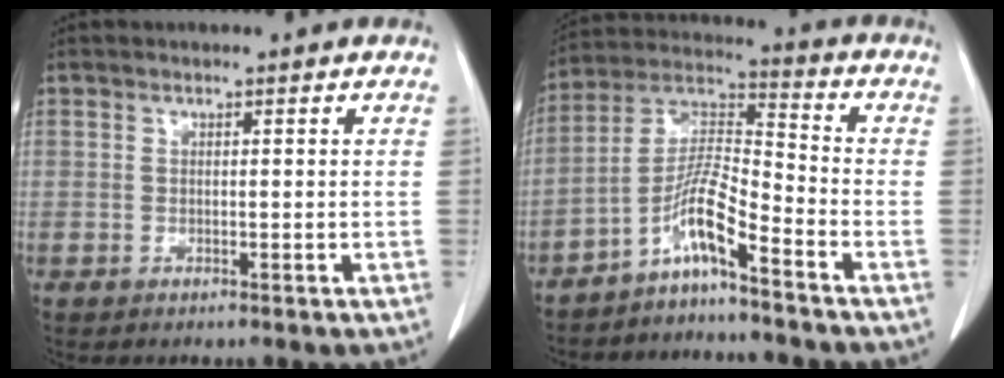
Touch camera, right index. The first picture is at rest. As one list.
[{"total": 8.2, "force": [-5.4, 0.2, 6.1], "torque": [-0.129, 0.012, -0.108]}]